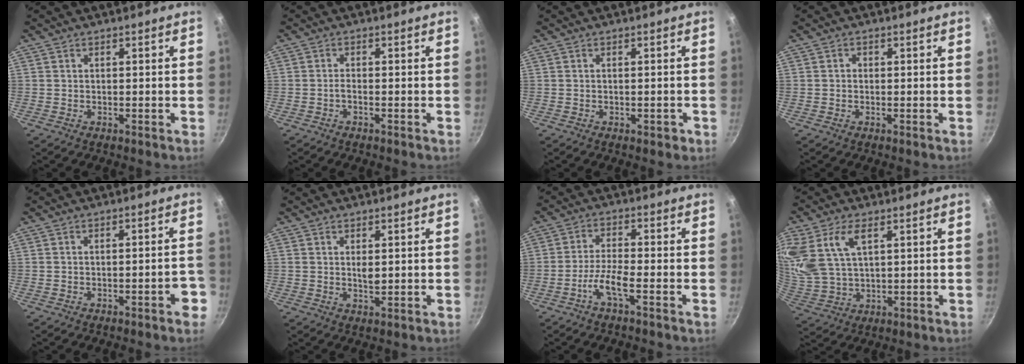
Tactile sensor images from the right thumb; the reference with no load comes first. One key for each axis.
{"total": 1.0, "fx": -0.6, "fy": 0.2, "fz": 0.7, "tx": -0.019, "ty": 0.007, "tz": -0.017}
{"total": 1.7, "fx": -0.7, "fy": 0.8, "fz": 1.4, "tx": -0.014, "ty": 0.002, "tz": -0.010}
{"total": 0.7, "fx": -0.1, "fy": 0.7, "fz": 0.3, "tx": -0.003, "ty": 0.003, "tz": -0.003}
{"total": 4.0, "fx": -2.1, "fy": 1.3, "fz": 3.1, "tx": -0.027, "ty": 0.026, "tz": -0.024}
{"total": 2.0, "fx": 0.4, "fy": 0.9, "fz": 1.7, "tx": -0.029, "ty": -0.002, "tz": 0.009}
{"total": 5.1, "fx": -2.8, "fy": 0.8, "fz": 4.2, "tx": -0.094, "ty": 0.022, "tz": -0.060}
{"total": 13.5, "fx": 5.6, "fy": 7.6, "fz": 9.6, "tx": -0.199, "ty": -0.007, "tz": 0.122}